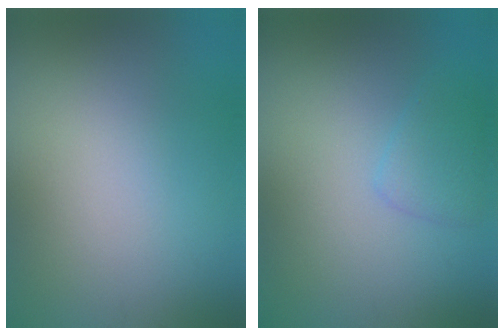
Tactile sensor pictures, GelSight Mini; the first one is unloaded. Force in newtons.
{"total": 1.8, "press": 1.8, "slide": 0.2}